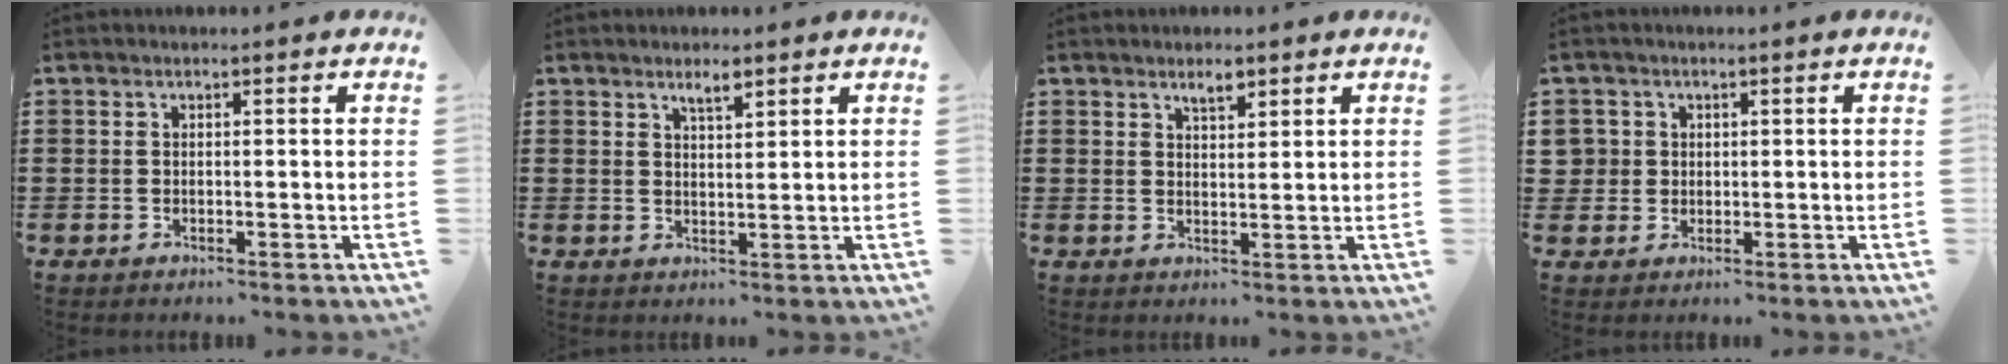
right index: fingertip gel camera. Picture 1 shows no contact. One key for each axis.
{"total": 2.3, "fx": 1.8, "fy": 0.5, "fz": 1.3, "tx": -0.020, "ty": -0.002, "tz": 0.029}
{"total": 2.3, "fx": 1.8, "fy": 0.8, "fz": 1.2, "tx": -0.019, "ty": -0.001, "tz": 0.031}
{"total": 2.7, "fx": 0.4, "fy": 2.7, "fz": 0.3, "tx": -0.020, "ty": 0.011, "tz": 0.006}